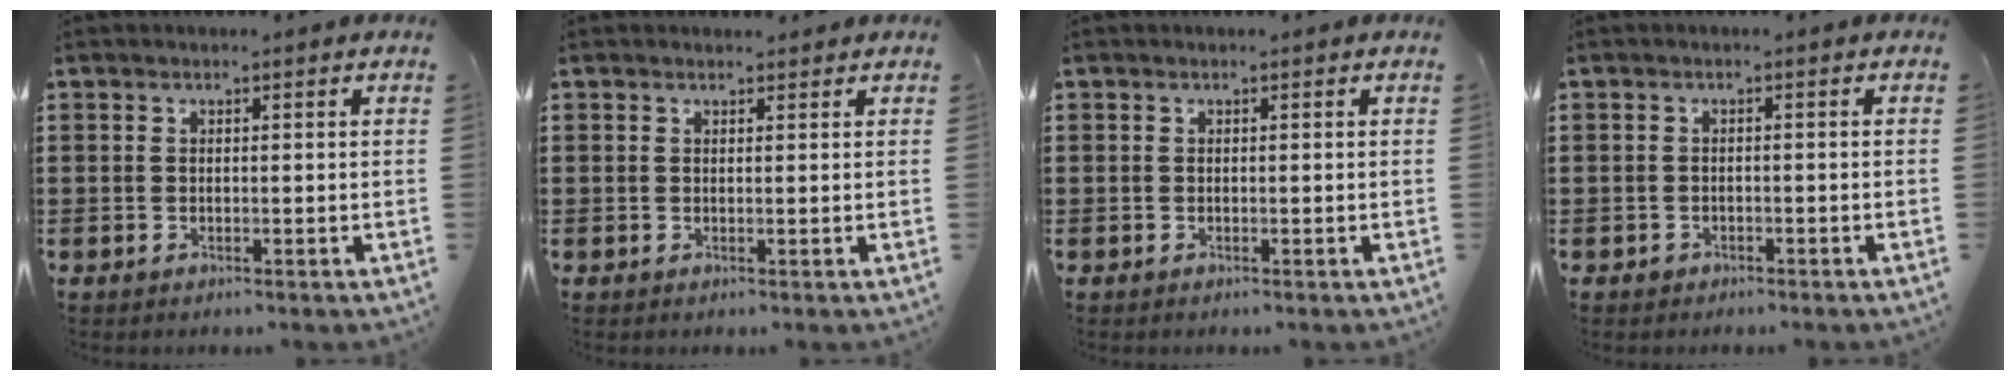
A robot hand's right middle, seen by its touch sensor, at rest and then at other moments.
{"total": 0.8, "force": [0.7, 0.5, 0.0], "torque": [0.008, -0.003, 0.011]}
{"total": 0.0}
{"total": 0.7, "force": [-0.6, 0.4, 0.1], "torque": [-0.002, 0.001, -0.014]}